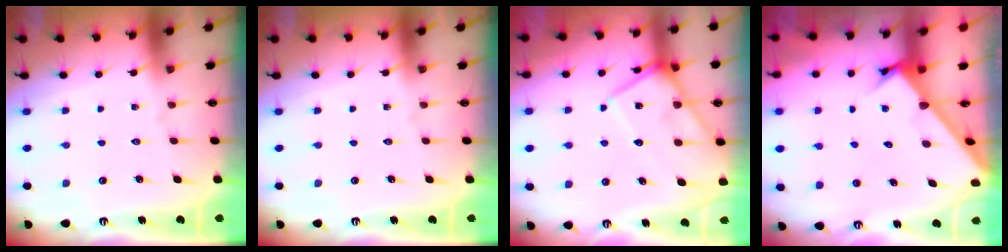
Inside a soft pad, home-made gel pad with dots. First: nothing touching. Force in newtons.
{"total": 0.0}
{"total": 12.2, "press": 12.1, "slide": 0.7}
{"total": 2.4, "press": 2.4, "slide": 0.2}